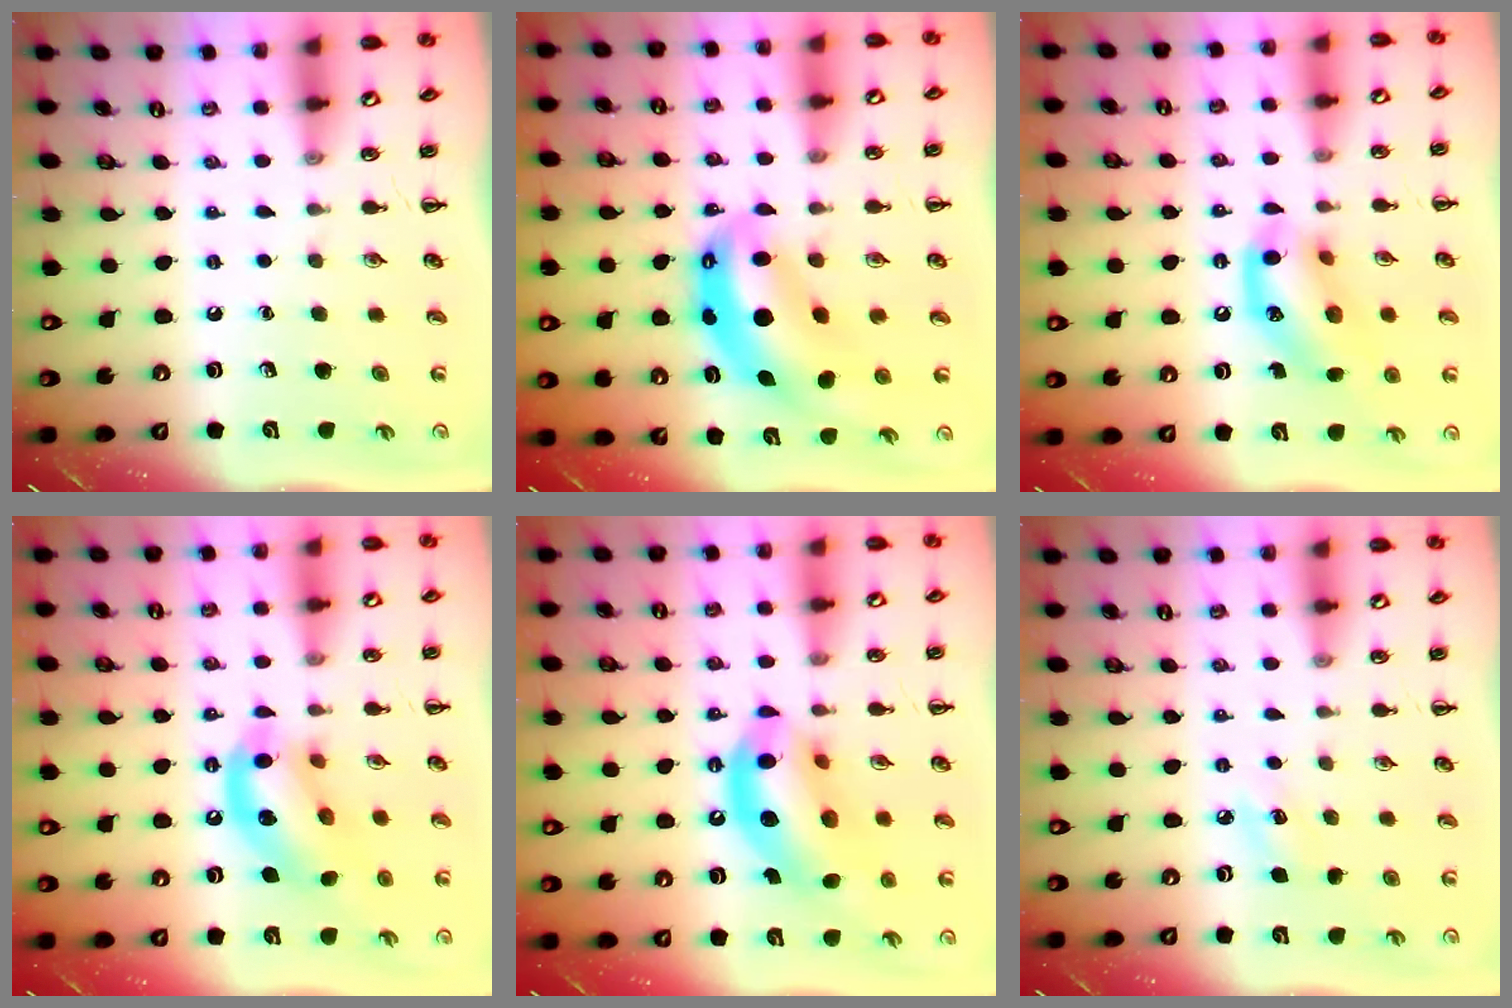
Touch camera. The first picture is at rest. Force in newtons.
{"total": 10.6, "press": 10.3, "slide": 2.6}
{"total": 14.1, "press": 13.8, "slide": 3.0}
{"total": 14.4, "press": 14.1, "slide": 3.0}
{"total": 16.3, "press": 15.7, "slide": 4.1}
{"total": 5.3, "press": 5.1, "slide": 1.6}